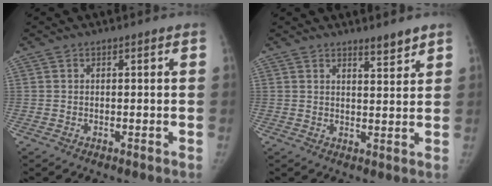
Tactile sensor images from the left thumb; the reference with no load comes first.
{"total": 3.3, "force": [2.9, 0.6, 1.5], "torque": [-0.015, -0.026, 0.044]}